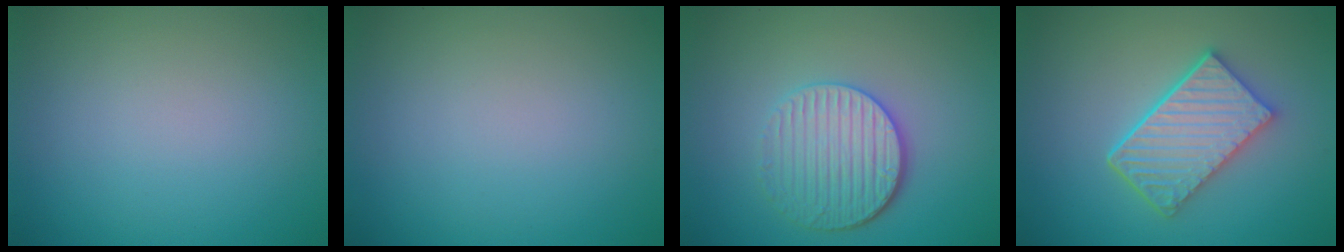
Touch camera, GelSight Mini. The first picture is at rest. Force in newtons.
{"total": 0.0}
{"total": 4.3, "press": 3.6, "slide": 2.3}
{"total": 5.5, "press": 4.3, "slide": 3.4}